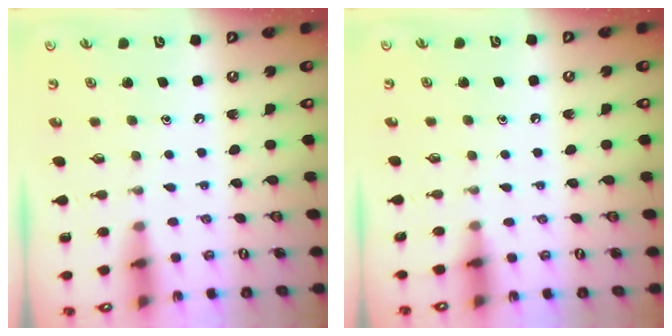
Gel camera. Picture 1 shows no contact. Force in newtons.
{"total": 4.0, "press": 3.9, "slide": 0.5}